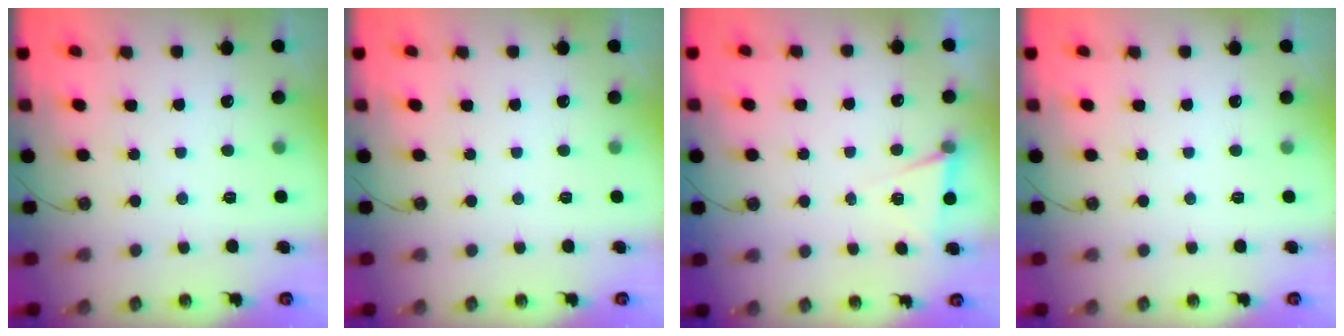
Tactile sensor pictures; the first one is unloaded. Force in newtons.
{"total": 0.0}
{"total": 5.2, "press": 2.7, "slide": 4.5}
{"total": 0.0}